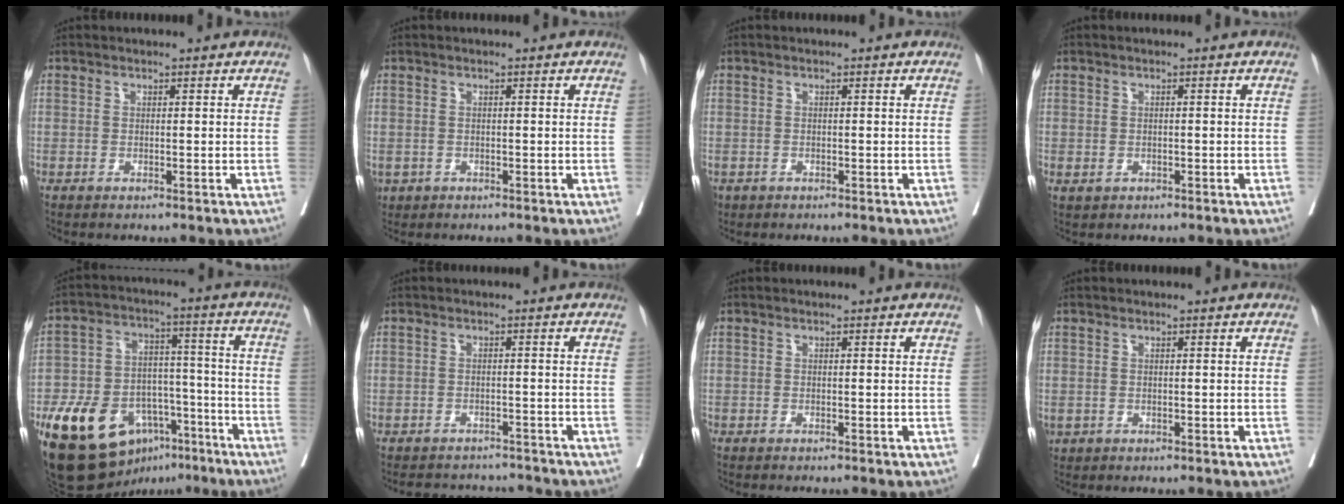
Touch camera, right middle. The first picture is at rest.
{"total": 2.0, "force": [-0.9, 1.7, 0.5], "torque": [-0.012, -0.001, -0.011]}
{"total": 1.0, "force": [-0.6, 0.8, 0.2], "torque": [-0.011, 0.000, -0.008]}
{"total": 1.5, "force": [-0.5, 1.2, 0.7], "torque": [-0.014, 0.001, 0.001]}
{"total": 20.0, "force": [-11.6, 11.7, 11.4], "torque": [-0.198, 0.030, -0.183]}
{"total": 7.0, "force": [-6.8, 1.8, 0.6], "torque": [-0.001, 0.011, -0.087]}
{"total": 1.7, "force": [-1.5, -0.1, 0.7], "torque": [-0.011, -0.001, -0.022]}
{"total": 1.1, "force": [-0.4, 1.0, 0.3], "torque": [-0.010, 0.002, 0.001]}